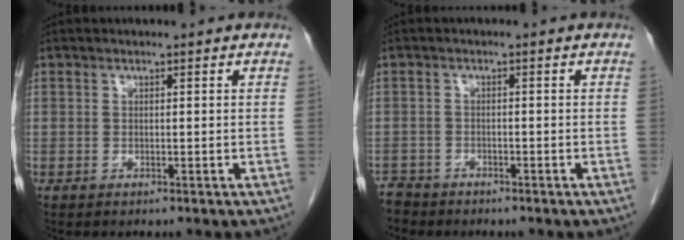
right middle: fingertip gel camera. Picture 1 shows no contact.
{"total": 2.8, "force": [-2.5, 1.0, -0.5], "torque": [0.003, -0.003, -0.051]}